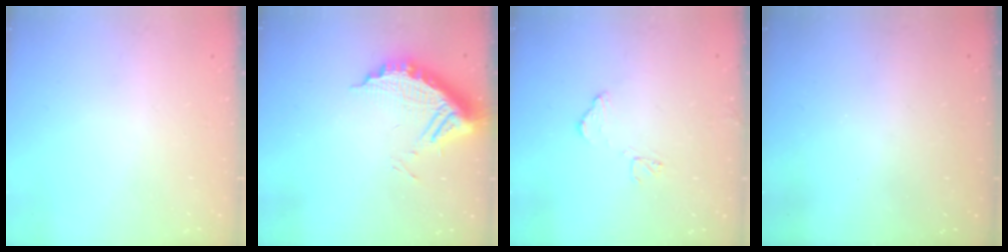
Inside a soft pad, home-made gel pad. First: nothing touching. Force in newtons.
{"total": 11.0, "press": 11.0, "slide": 1.0}
{"total": 8.3, "press": 8.3, "slide": 0.3}
{"total": 3.1, "press": 3.1, "slide": 0.1}